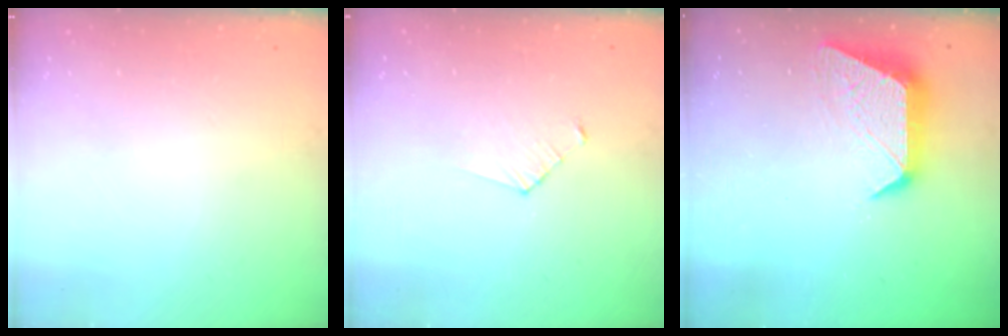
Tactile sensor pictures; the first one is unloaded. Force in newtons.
{"total": 2.8, "press": 2.7, "slide": 0.3}
{"total": 12.1, "press": 12.1, "slide": 0.7}